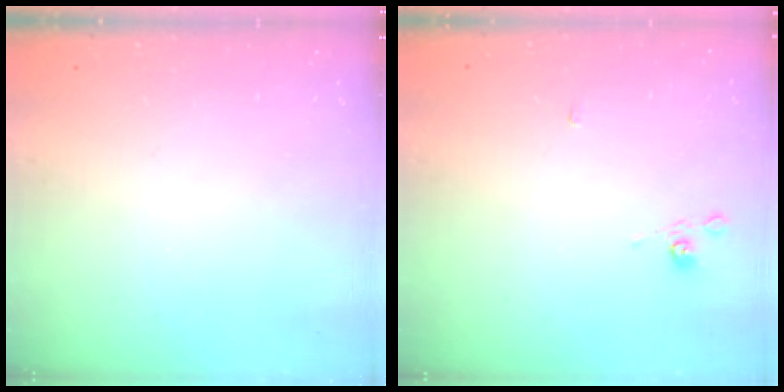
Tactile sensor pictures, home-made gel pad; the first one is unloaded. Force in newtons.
{"total": 4.0, "press": 4.0, "slide": 0.4}